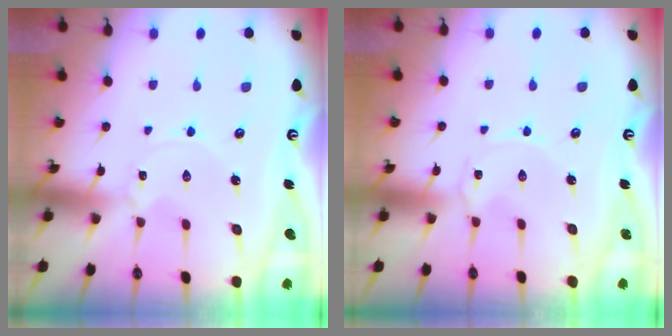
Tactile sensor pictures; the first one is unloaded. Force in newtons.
{"total": 0.0}